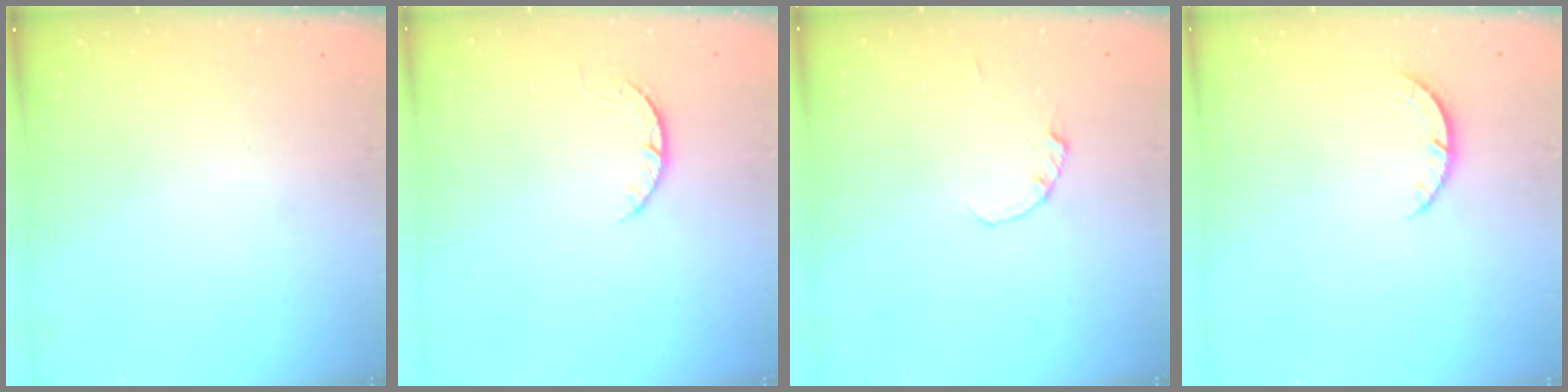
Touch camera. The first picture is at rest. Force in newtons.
{"total": 4.5, "press": 4.5, "slide": 0.7}
{"total": 0.0}
{"total": 2.7, "press": 2.6, "slide": 0.4}